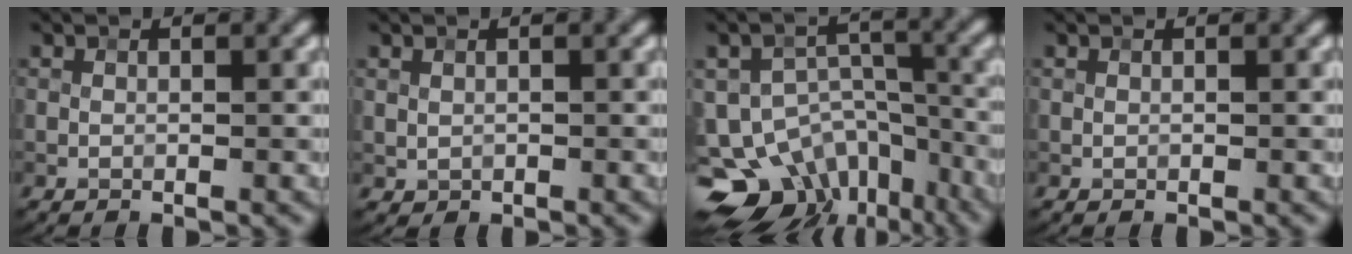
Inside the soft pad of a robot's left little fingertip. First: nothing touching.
{"total": 0.7, "force": [0.1, 0.5, 0.4], "torque": [-0.008, -0.003, 0.005]}
{"total": 13.5, "force": [-8.9, 9.0, 4.7], "torque": [-0.093, -0.008, -0.110]}
{"total": 0.0}